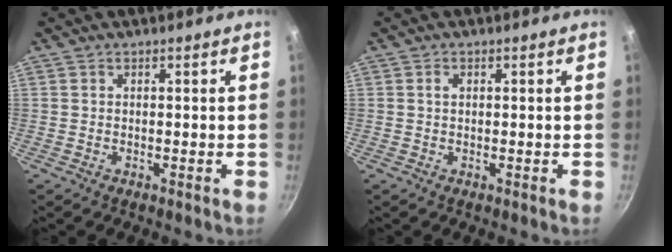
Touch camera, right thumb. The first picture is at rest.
{"total": 1.3, "force": [0.4, 0.9, 0.9], "torque": [-0.012, 0.004, 0.006]}